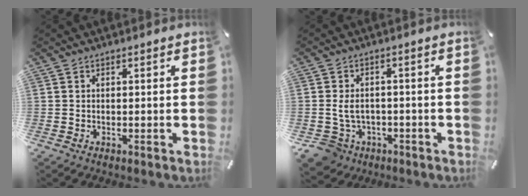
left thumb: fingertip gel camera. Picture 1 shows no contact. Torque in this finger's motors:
{"motor_torque": [-0.02, 0.30, 0.23, 0.12, 0.11]}